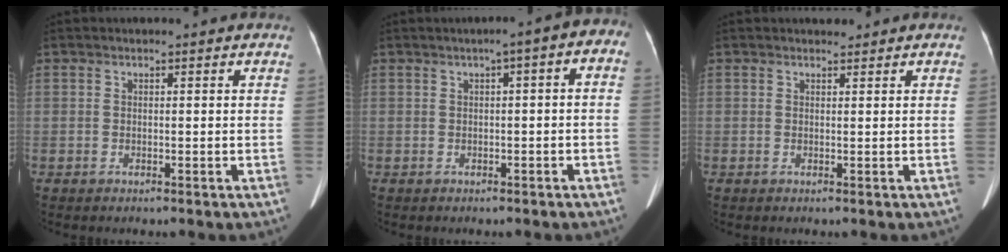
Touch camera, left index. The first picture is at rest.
{"total": 4.3, "force": [0.3, 1.3, 4.1], "torque": [-0.048, 0.028, -0.006]}
{"total": 0.9, "force": [0.9, 0.4, 0.0], "torque": [-0.005, -0.001, 0.012]}